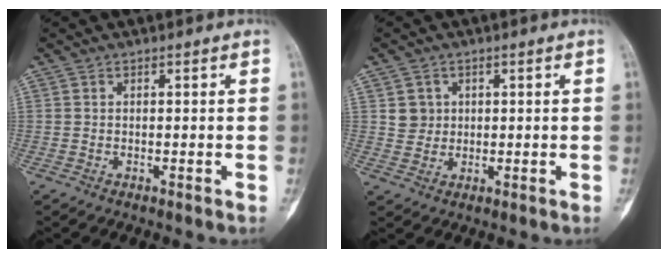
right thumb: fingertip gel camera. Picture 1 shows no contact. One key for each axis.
{"total": 3.3, "fx": 1.0, "fy": 3.1, "fz": 0.6, "tx": 0.008, "ty": -0.002, "tz": 0.017}